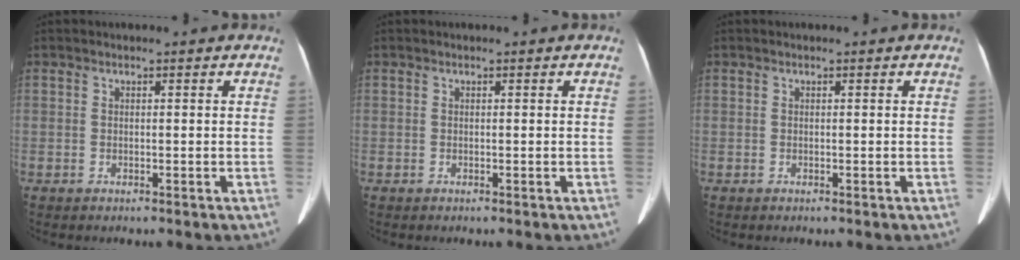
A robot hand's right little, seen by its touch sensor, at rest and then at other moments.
{"total": 0.0}
{"total": 0.0}